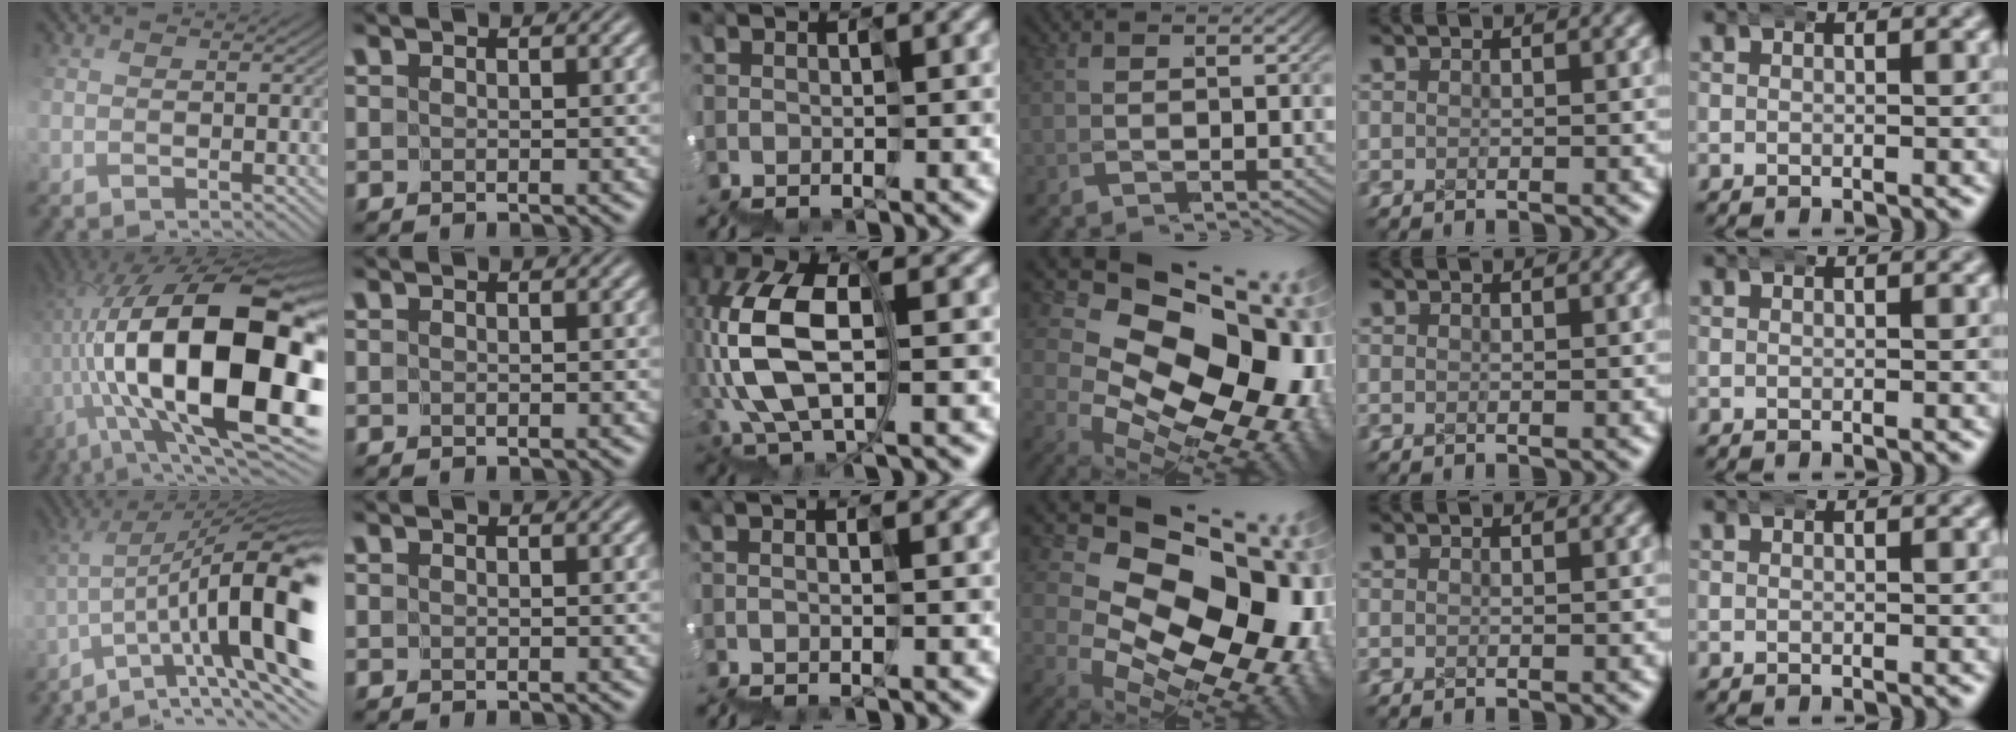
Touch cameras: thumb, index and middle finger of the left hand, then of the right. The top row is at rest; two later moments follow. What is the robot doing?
{"motion": "wrap", "object": "duck tape"}